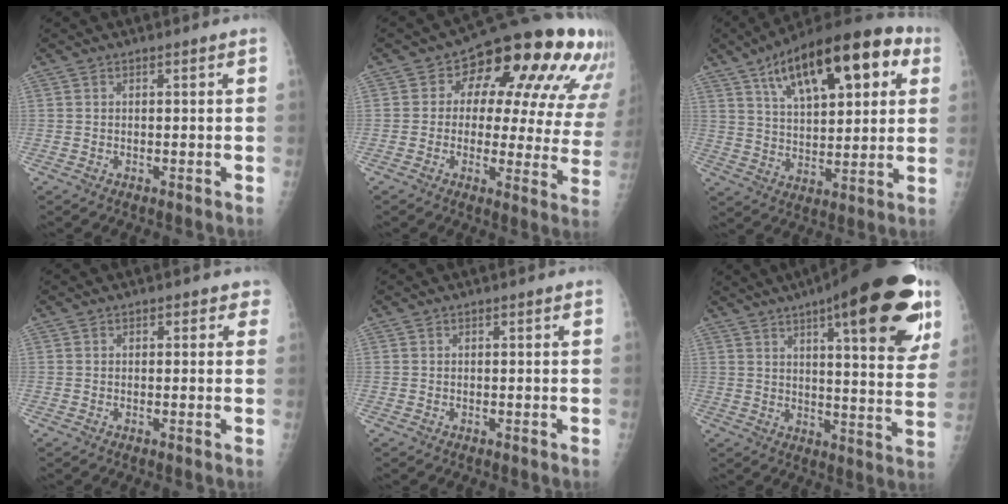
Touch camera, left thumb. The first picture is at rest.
{"total": 20.7, "force": [8.6, 10.1, 15.9], "torque": [-0.159, -0.003, 0.099]}
{"total": 22.6, "force": [9.9, 9.8, 17.8], "torque": [-0.247, 0.000, 0.157]}
{"total": 1.8, "force": [0.8, 1.4, 0.7], "torque": [0.023, 0.001, 0.000]}
{"total": 0.0}
{"total": 26.2, "force": [13.5, 7.1, 21.3], "torque": [-0.270, -0.030, 0.183]}